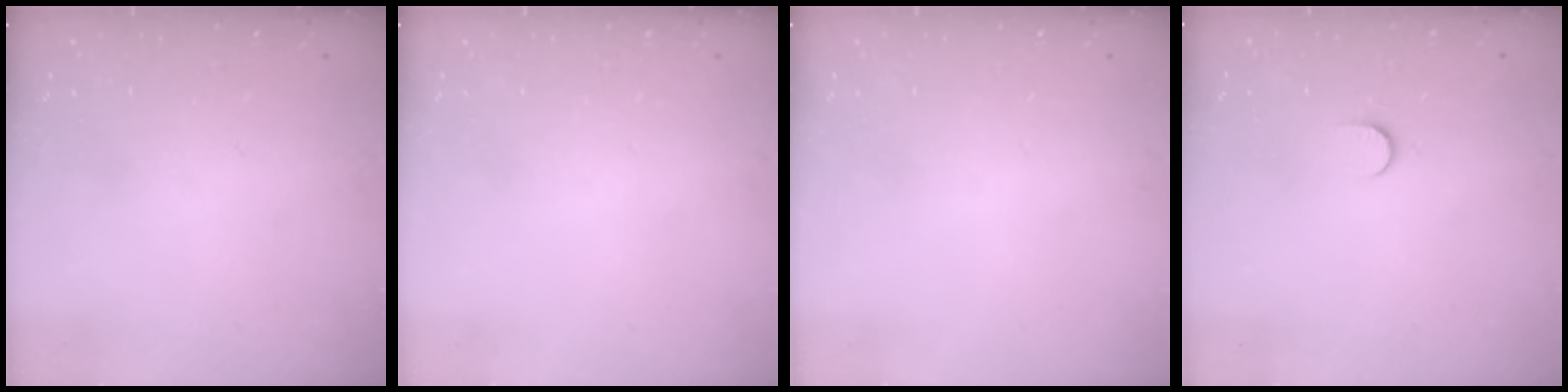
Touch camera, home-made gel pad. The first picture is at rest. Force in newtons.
{"total": 0.0}
{"total": 0.0}
{"total": 3.9, "press": 3.9, "slide": 0.5}